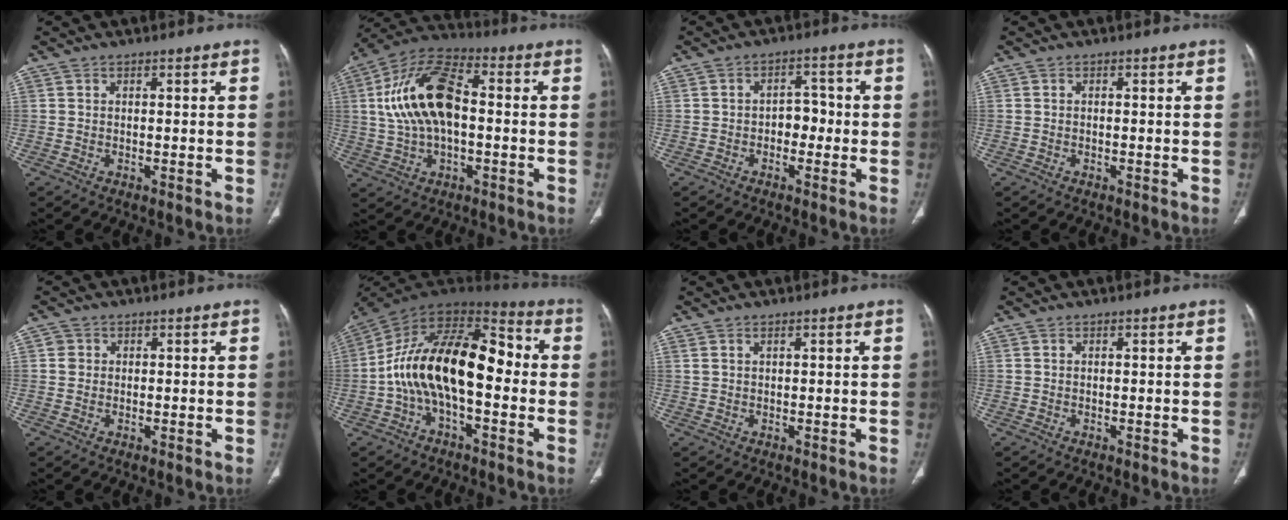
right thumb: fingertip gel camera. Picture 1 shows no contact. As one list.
[{"total": 16.6, "force": [1.1, 8.8, 14.0], "torque": [-0.269, 0.031, 0.012]}, {"total": 4.1, "force": [-1.0, 3.0, 2.6], "torque": [-0.015, 0.018, -0.023]}, {"total": 0.0}, {"total": 1.5, "force": [0.3, 1.5, 0.3], "torque": [0.002, 0.001, 0.004]}, {"total": 20.9, "force": [-1.6, 10.7, 17.9], "torque": [-0.292, 0.055, -0.037]}, {"total": 0.9, "force": [0.7, 0.2, 0.6], "torque": [-0.014, 0.005, 0.019]}, {"total": 0.0}]